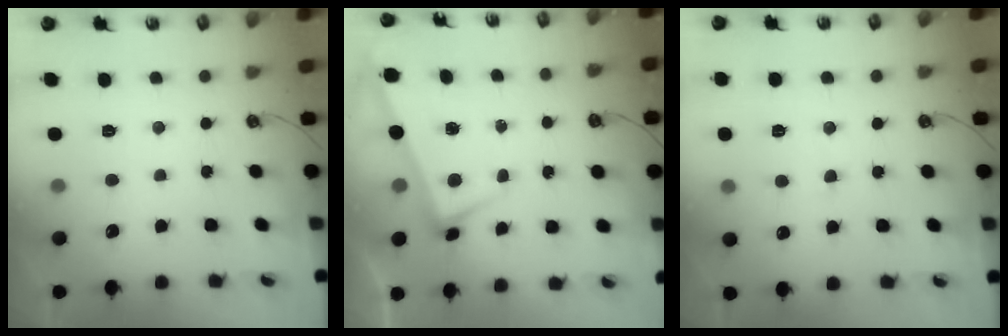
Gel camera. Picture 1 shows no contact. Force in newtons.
{"total": 3.4, "press": 3.2, "slide": 1.1}
{"total": 2.4, "press": 2.3, "slide": 0.7}